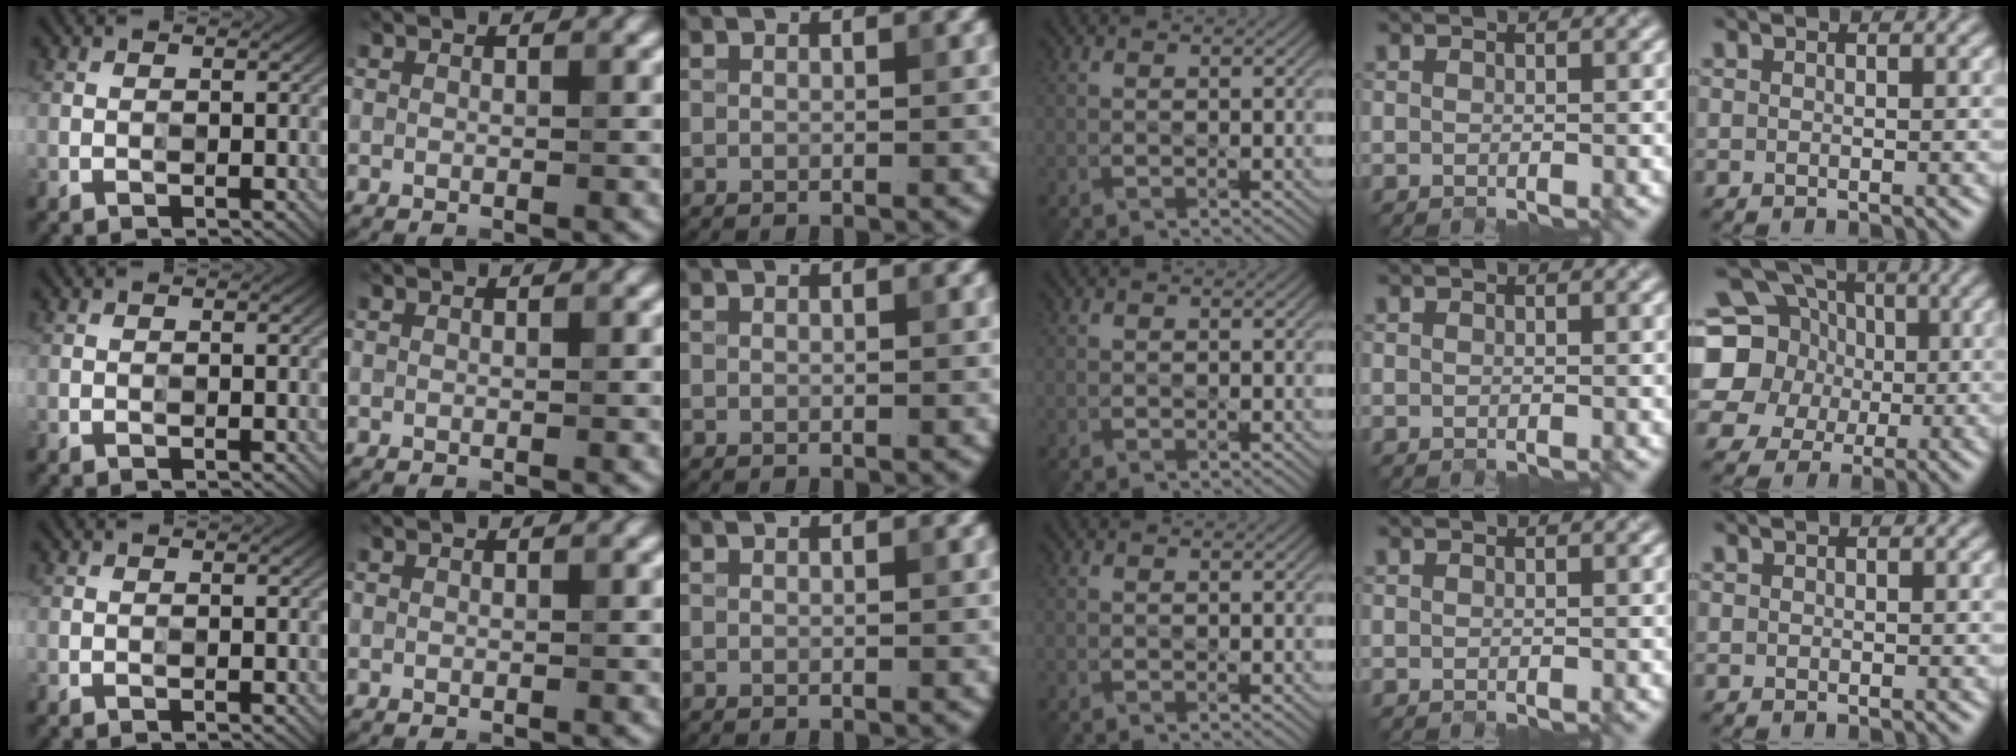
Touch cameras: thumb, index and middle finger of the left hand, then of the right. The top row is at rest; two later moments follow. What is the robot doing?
{"motion": "close", "object": "laptop"}